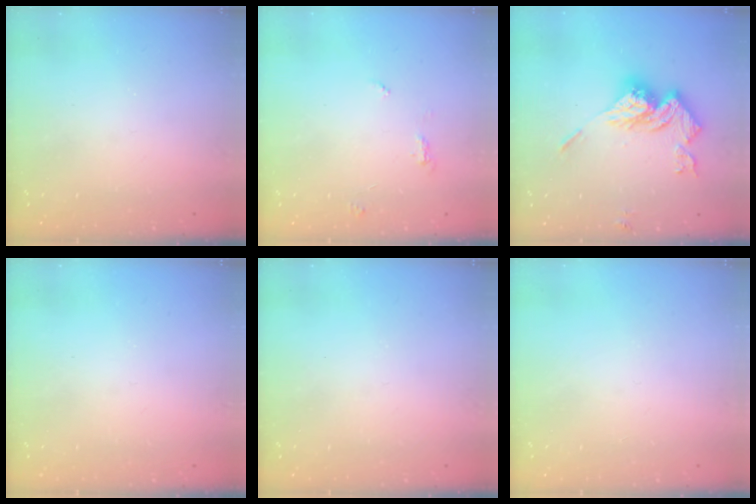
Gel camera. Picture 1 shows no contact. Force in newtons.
{"total": 5.6, "press": 5.6, "slide": 0.4}
{"total": 16.4, "press": 16.4, "slide": 1.7}
{"total": 0.0}
{"total": 0.0}
{"total": 0.0}